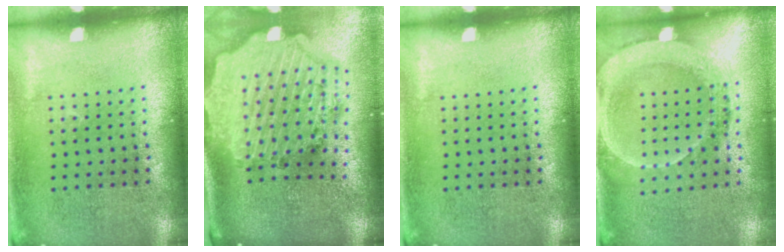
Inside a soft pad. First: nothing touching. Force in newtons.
{"total": 4.1, "press": 3.3, "slide": 2.4}
{"total": 0.0}
{"total": 1.8, "press": 1.6, "slide": 0.7}